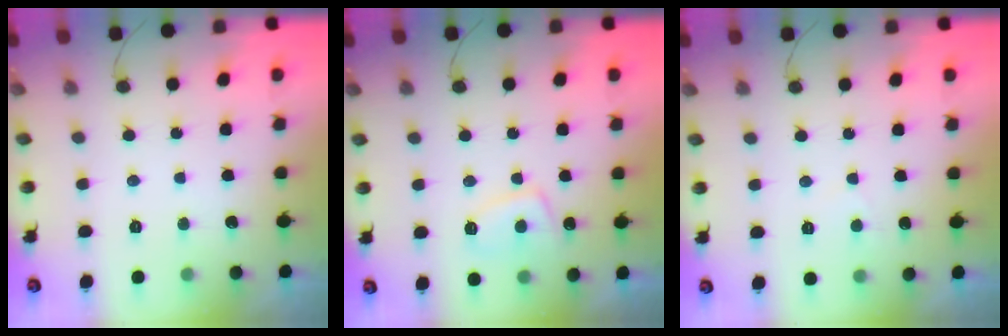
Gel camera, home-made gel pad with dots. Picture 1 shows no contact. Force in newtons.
{"total": 6.7, "press": 6.6, "slide": 1.1}
{"total": 3.1, "press": 3.1, "slide": 0.3}